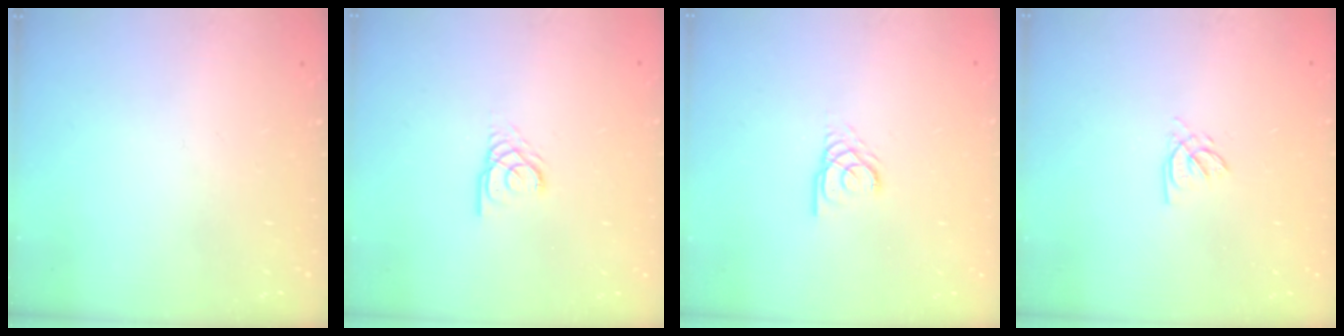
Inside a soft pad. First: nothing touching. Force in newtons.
{"total": 2.9, "press": 2.9, "slide": 0.2}
{"total": 2.9, "press": 2.9, "slide": 0.2}
{"total": 1.5, "press": 1.5, "slide": 0.2}